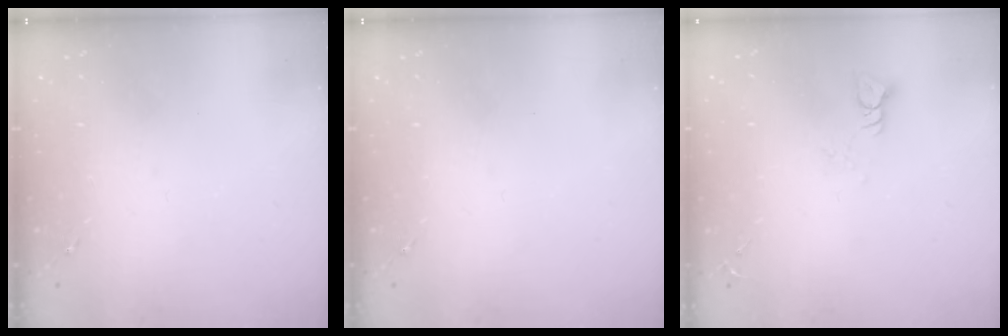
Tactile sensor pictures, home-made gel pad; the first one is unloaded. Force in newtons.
{"total": 0.0}
{"total": 3.6, "press": 3.6, "slide": 0.4}